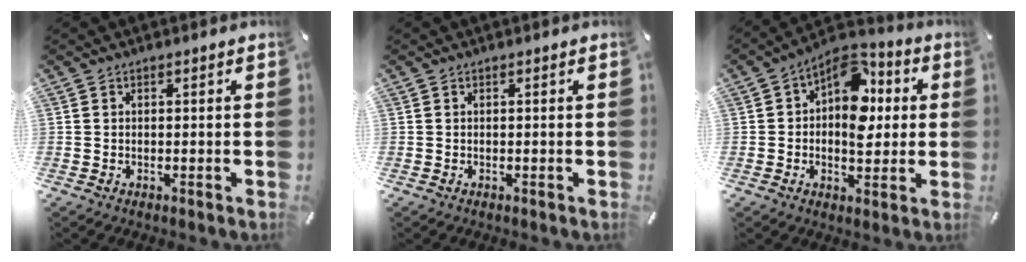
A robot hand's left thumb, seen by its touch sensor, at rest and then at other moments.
{"total": 0.0}
{"total": 12.7, "force": [2.3, 8.7, 8.9], "torque": [-0.124, -0.023, 0.039]}